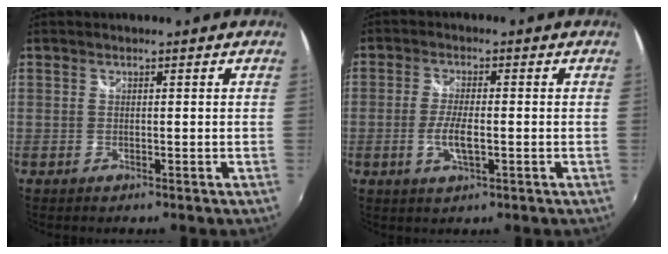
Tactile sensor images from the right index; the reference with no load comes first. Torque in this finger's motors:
{"motor_torque": [0.67, -0.14, 0.29, 0.08]}